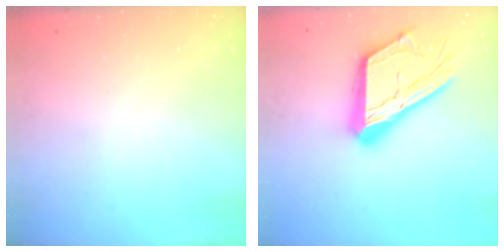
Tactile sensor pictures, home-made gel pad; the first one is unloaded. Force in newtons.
{"total": 23.5, "press": 23.4, "slide": 2.1}